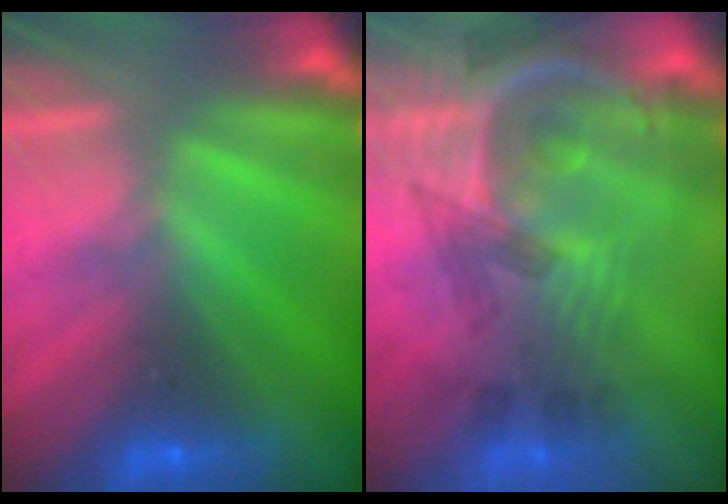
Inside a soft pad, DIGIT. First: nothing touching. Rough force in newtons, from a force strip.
{"total": 6.2}